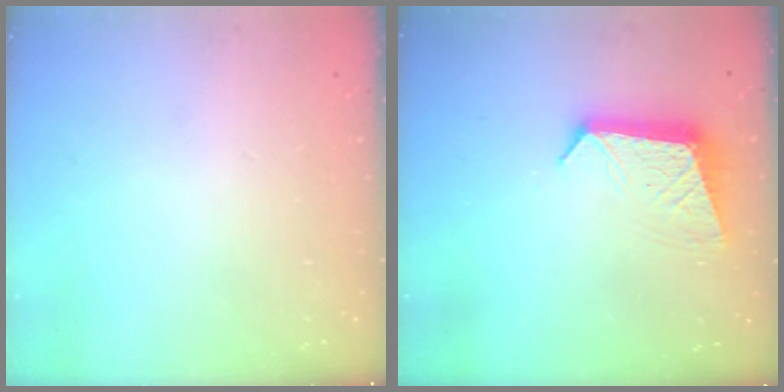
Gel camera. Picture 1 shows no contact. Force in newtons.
{"total": 10.0, "press": 10.0, "slide": 0.5}